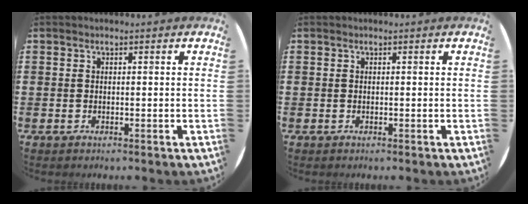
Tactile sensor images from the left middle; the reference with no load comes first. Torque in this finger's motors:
{"motor_torque": [-0.42, 0.01, -0.03, -0.01]}